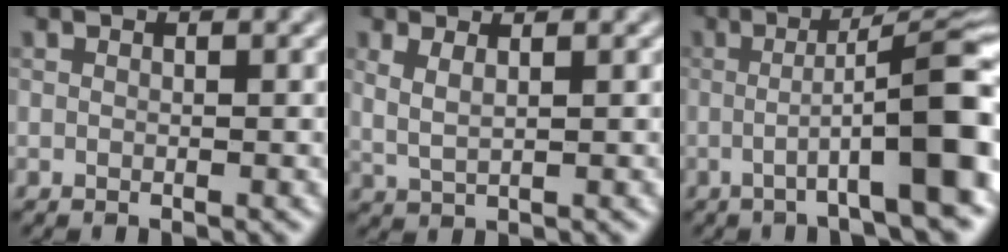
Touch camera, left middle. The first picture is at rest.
{"total": 2.3, "force": [1.2, 1.0, 1.7], "torque": [-0.037, -0.013, 0.020]}
{"total": 10.4, "force": [-1.5, 1.9, 10.1], "torque": [-0.130, 0.007, -0.037]}